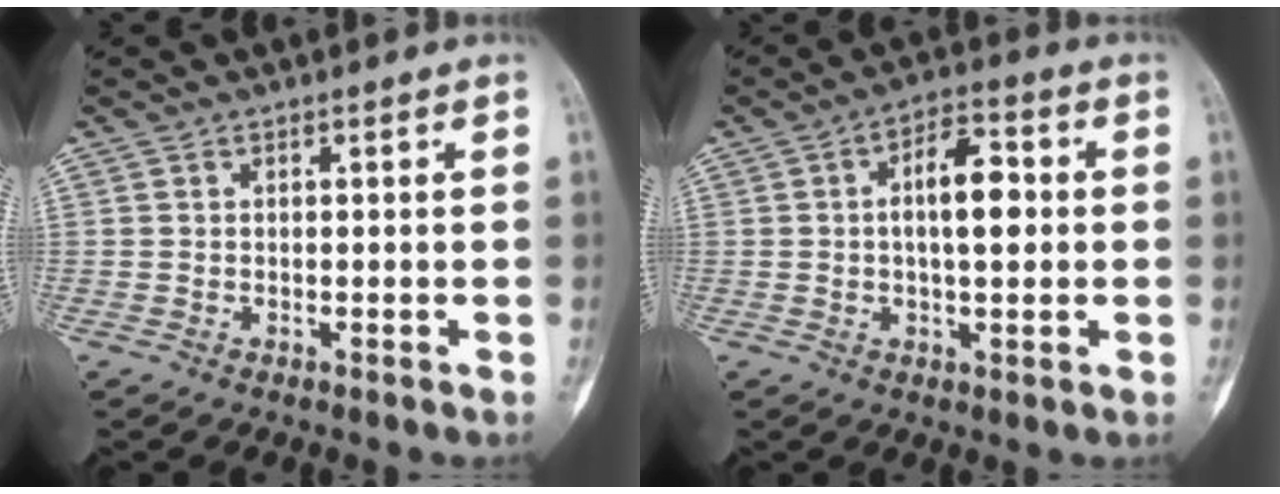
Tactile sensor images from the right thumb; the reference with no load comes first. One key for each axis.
{"total": 9.3, "fx": 0.9, "fy": 4.2, "fz": 8.2, "tx": -0.117, "ty": 0.012, "tz": 0.009}